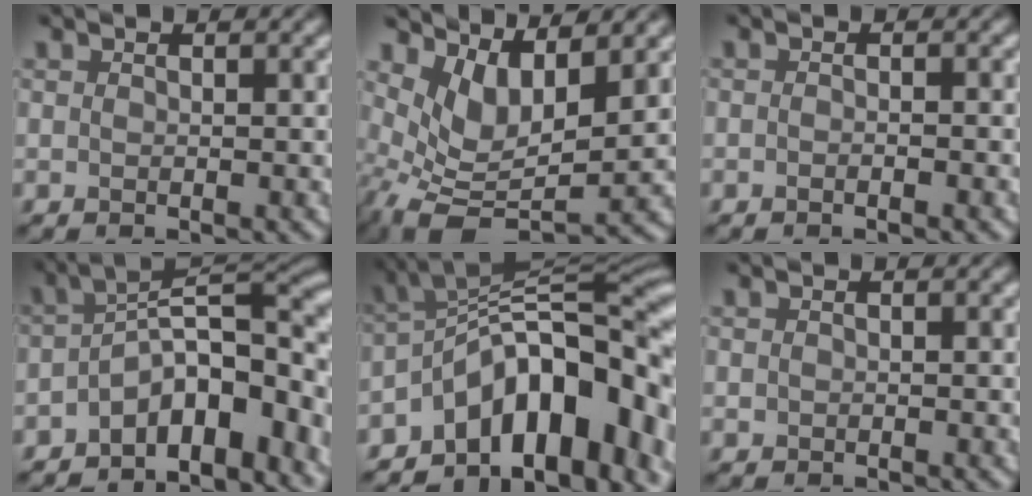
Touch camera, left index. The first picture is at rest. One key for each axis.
{"total": 5.5, "fx": 1.4, "fy": 2.6, "fz": 4.6, "tx": -0.092, "ty": -0.018, "tz": 0.033}
{"total": 1.0, "fx": -0.6, "fy": 0.1, "fz": 0.7, "tx": -0.007, "ty": -0.007, "tz": -0.015}
{"total": 10.7, "fx": -3.7, "fy": 4.9, "fz": 8.8, "tx": -0.105, "ty": 0.010, "tz": -0.075}
{"total": 13.1, "fx": -6.6, "fy": 5.8, "fz": 9.7, "tx": -0.120, "ty": 0.015, "tz": -0.118}
{"total": 0.0}